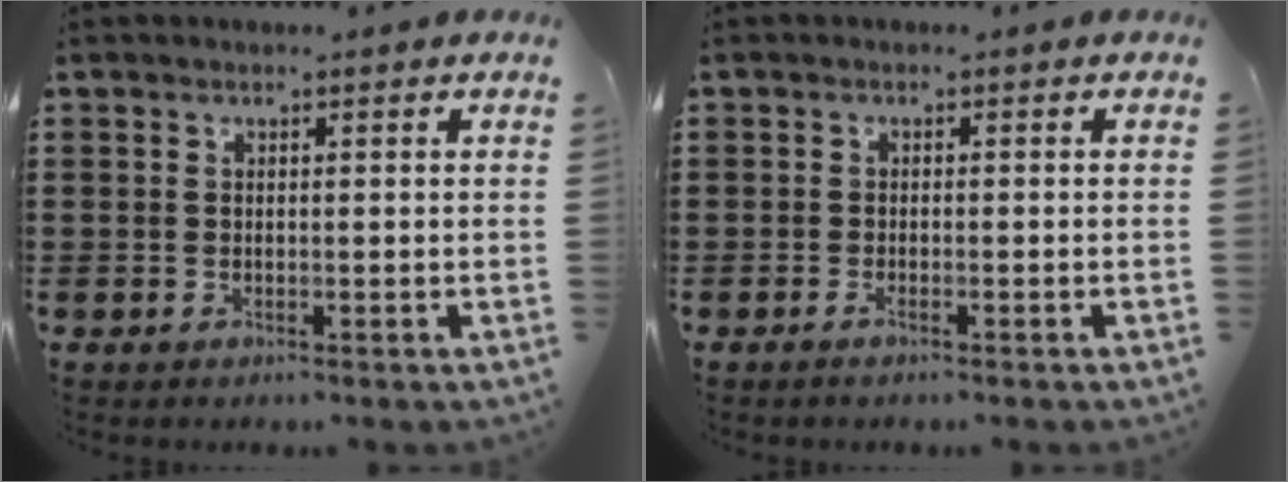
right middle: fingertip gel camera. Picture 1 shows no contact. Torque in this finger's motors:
{"motor_torque": [0.42, 0.25, -0.06, -0.01]}